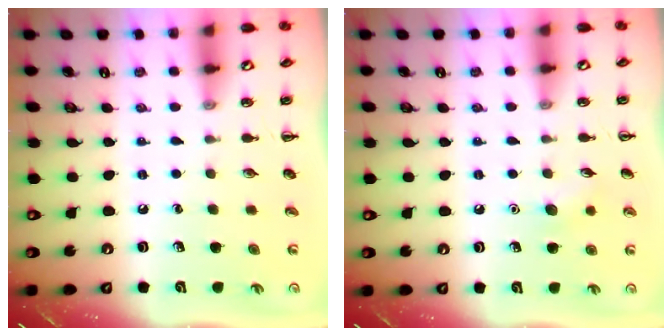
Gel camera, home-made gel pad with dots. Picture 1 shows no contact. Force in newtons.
{"total": 5.5, "press": 5.3, "slide": 1.6}